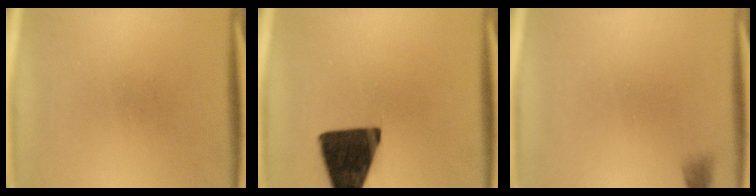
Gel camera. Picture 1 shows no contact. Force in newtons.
{"total": 16.0}
{"total": 1.2}